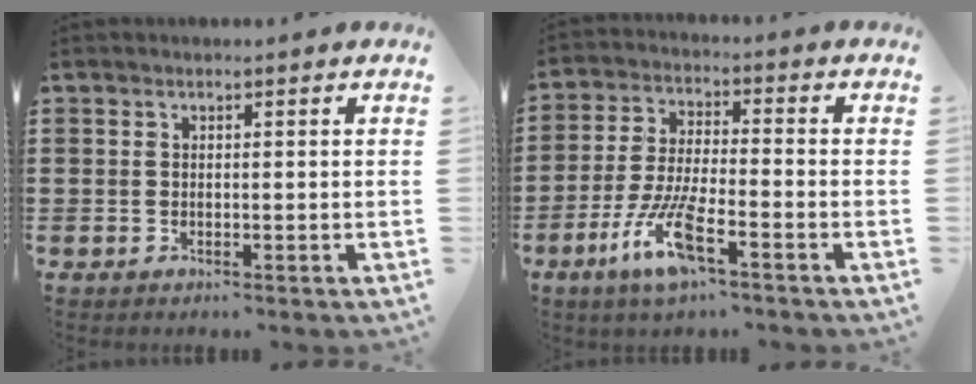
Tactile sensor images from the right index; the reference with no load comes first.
{"total": 9.3, "force": [-5.0, 1.8, 7.7], "torque": [-0.182, -0.014, -0.097]}